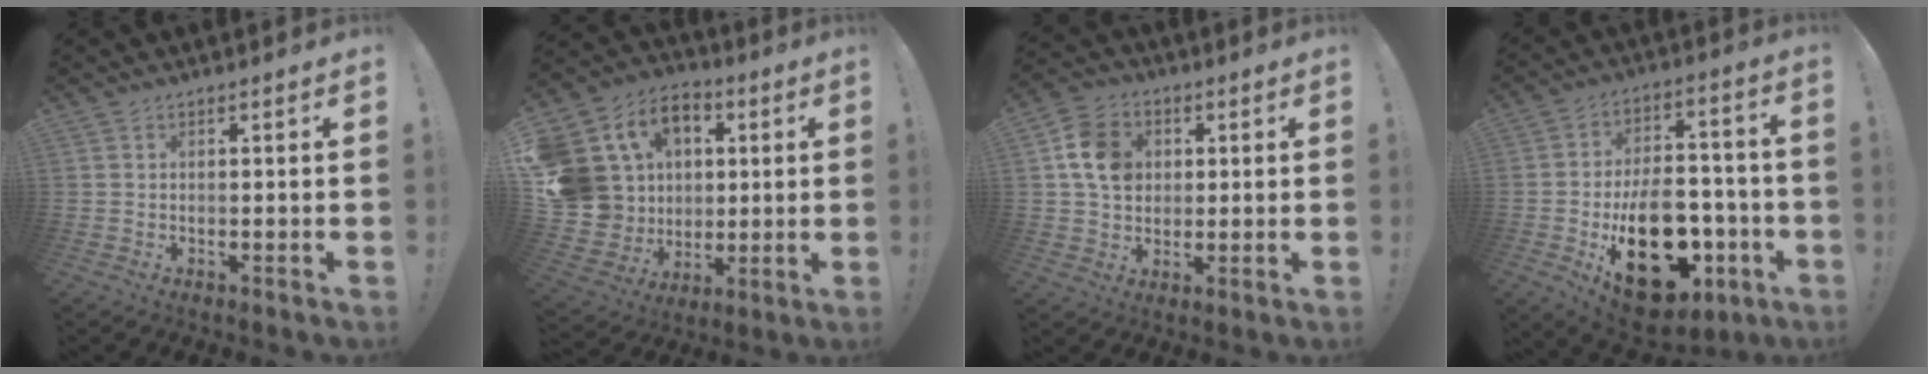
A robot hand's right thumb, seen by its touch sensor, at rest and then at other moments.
{"total": 18.4, "force": [3.4, 16.5, 7.4], "torque": [-0.145, -0.013, 0.108]}
{"total": 12.2, "force": [2.8, 10.1, 6.2], "torque": [-0.089, 0.011, 0.061]}
{"total": 24.7, "force": [-8.0, 15.4, 17.6], "torque": [-0.257, 0.051, -0.103]}